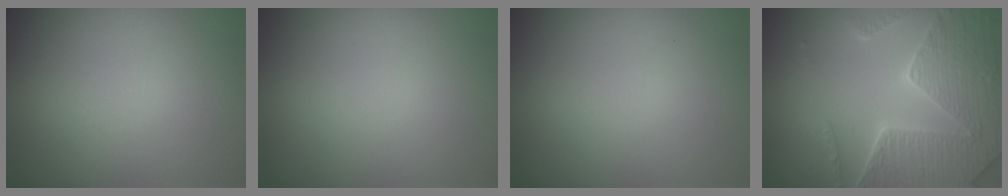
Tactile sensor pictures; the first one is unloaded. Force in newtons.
{"total": 0.0}
{"total": 0.0}
{"total": 8.3, "press": 6.1, "slide": 5.6}